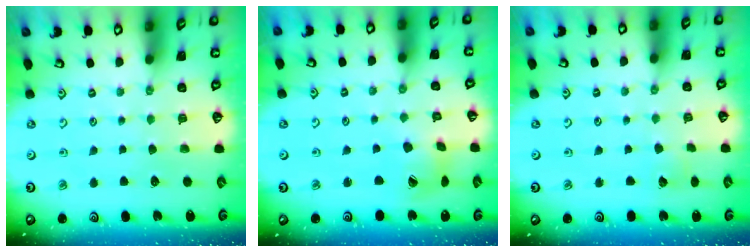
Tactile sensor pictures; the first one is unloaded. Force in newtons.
{"total": 7.7, "press": 7.6, "slide": 1.0}
{"total": 2.8, "press": 2.8, "slide": 0.2}